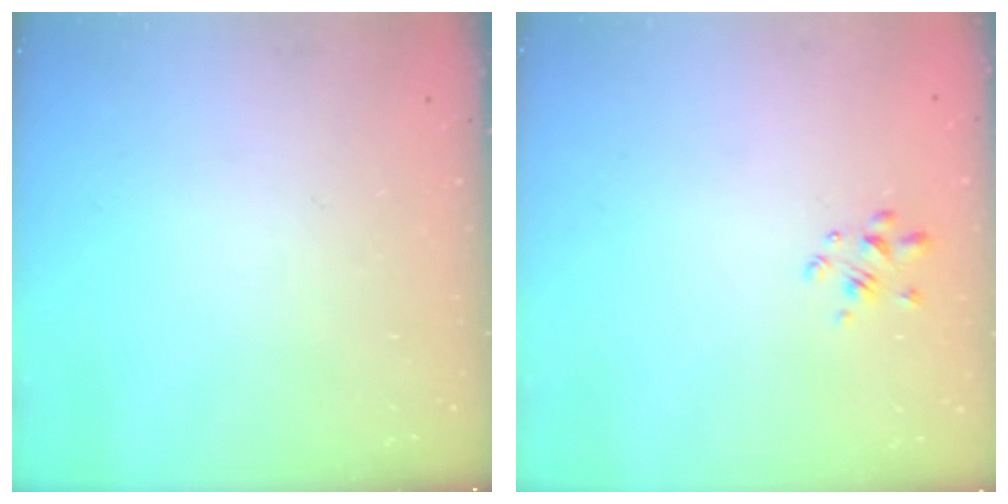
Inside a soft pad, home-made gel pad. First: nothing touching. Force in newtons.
{"total": 2.7, "press": 2.4, "slide": 1.2}